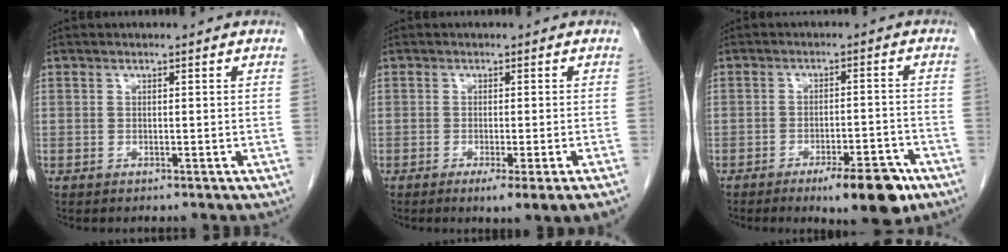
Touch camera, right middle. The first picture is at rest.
{"total": 5.5, "force": [-3.4, -0.9, 4.2], "torque": [-0.043, -0.017, -0.049]}
{"total": 8.8, "force": [-5.6, 2.0, 6.6], "torque": [-0.085, -0.005, -0.078]}